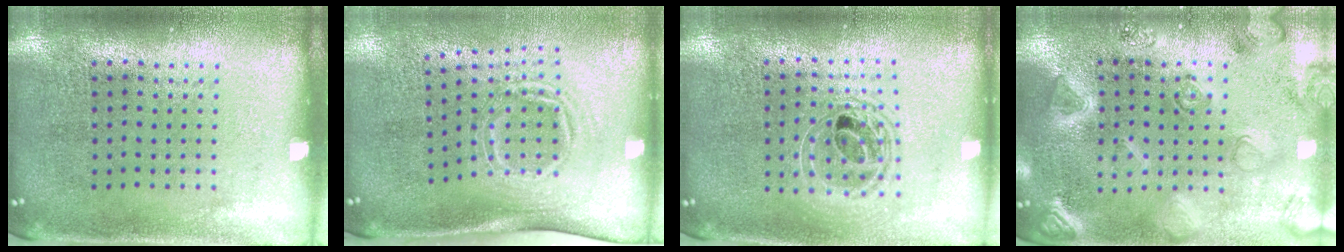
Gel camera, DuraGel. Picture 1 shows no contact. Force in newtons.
{"total": 1.7, "press": 1.2, "slide": 1.2}
{"total": 1.7, "press": 1.4, "slide": 1.0}
{"total": 2.9, "press": 2.9, "slide": 0.5}